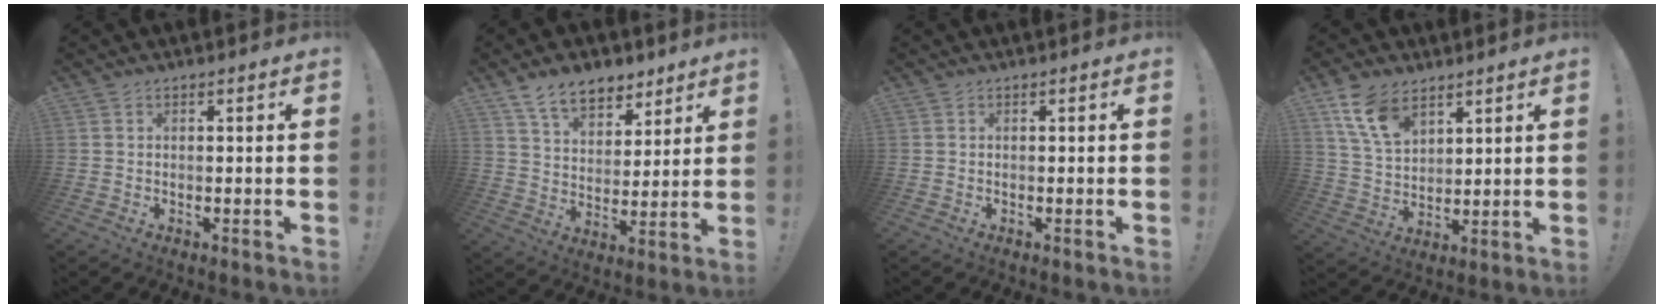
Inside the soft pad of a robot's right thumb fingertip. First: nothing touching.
{"total": 12.0, "force": [8.5, 6.9, 4.9], "torque": [-0.077, -0.053, 0.161]}
{"total": 0.0}
{"total": 11.7, "force": [7.2, 6.8, 6.3], "torque": [-0.120, -0.026, 0.142]}